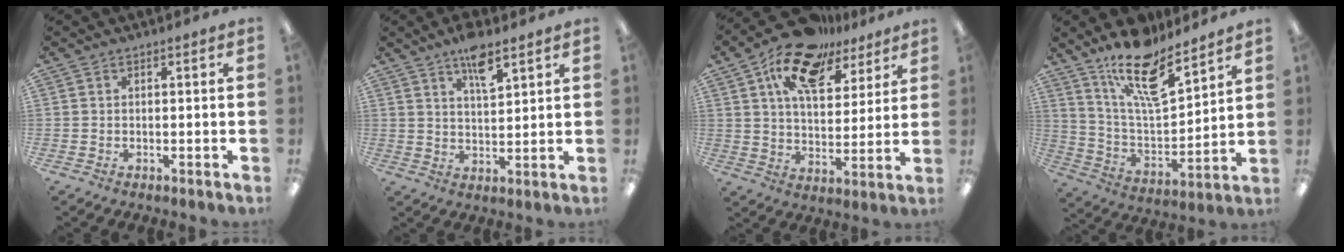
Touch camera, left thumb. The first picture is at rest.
{"total": 7.4, "force": [5.1, 2.4, 4.8], "torque": [-0.075, -0.028, 0.085]}
{"total": 15.4, "force": [10.5, 7.4, 8.5], "torque": [-0.150, -0.048, 0.186]}
{"total": 17.2, "force": [13.1, 5.5, 9.7], "torque": [-0.175, -0.079, 0.224]}